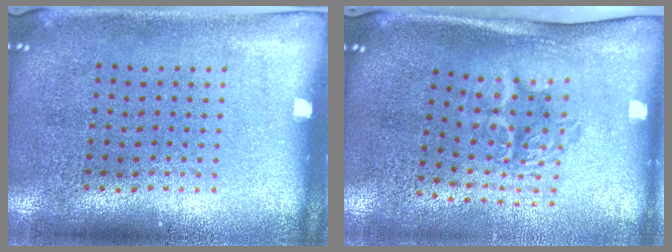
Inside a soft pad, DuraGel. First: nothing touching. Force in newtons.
{"total": 1.7, "press": 1.3, "slide": 1.2}